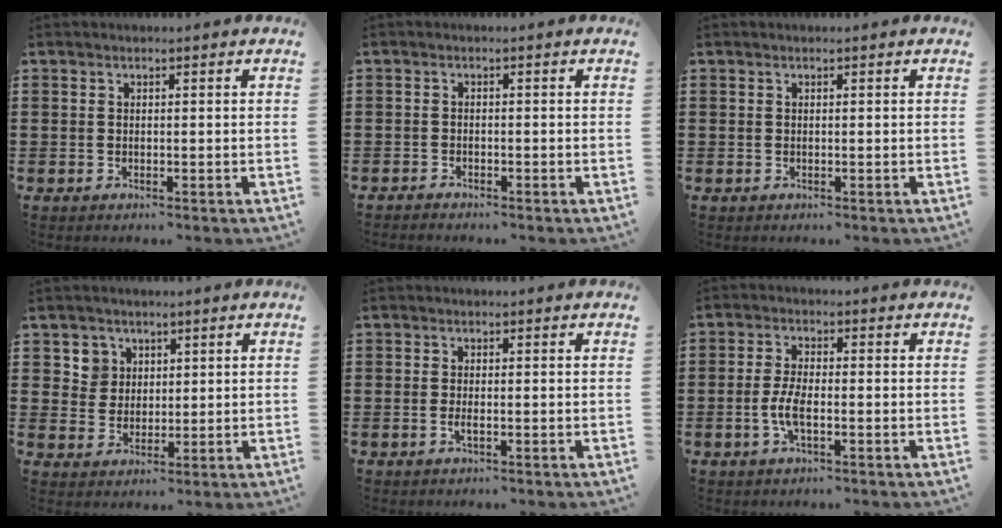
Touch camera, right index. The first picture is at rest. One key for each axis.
{"total": 1.1, "fx": -1.1, "fy": 0.1, "fz": 0.0, "tx": -0.004, "ty": 0.000, "tz": -0.024}
{"total": 0.0}
{"total": 4.2, "fx": 2.1, "fy": 3.6, "fz": 0.2, "tx": -0.015, "ty": 0.011, "tz": 0.038}
{"total": 1.3, "fx": -0.3, "fy": 0.4, "fz": 1.2, "tx": -0.022, "ty": -0.002, "tz": -0.005}
{"total": 4.2, "fx": -1.1, "fy": 1.4, "fz": 3.8, "tx": -0.087, "ty": -0.002, "tz": -0.025}